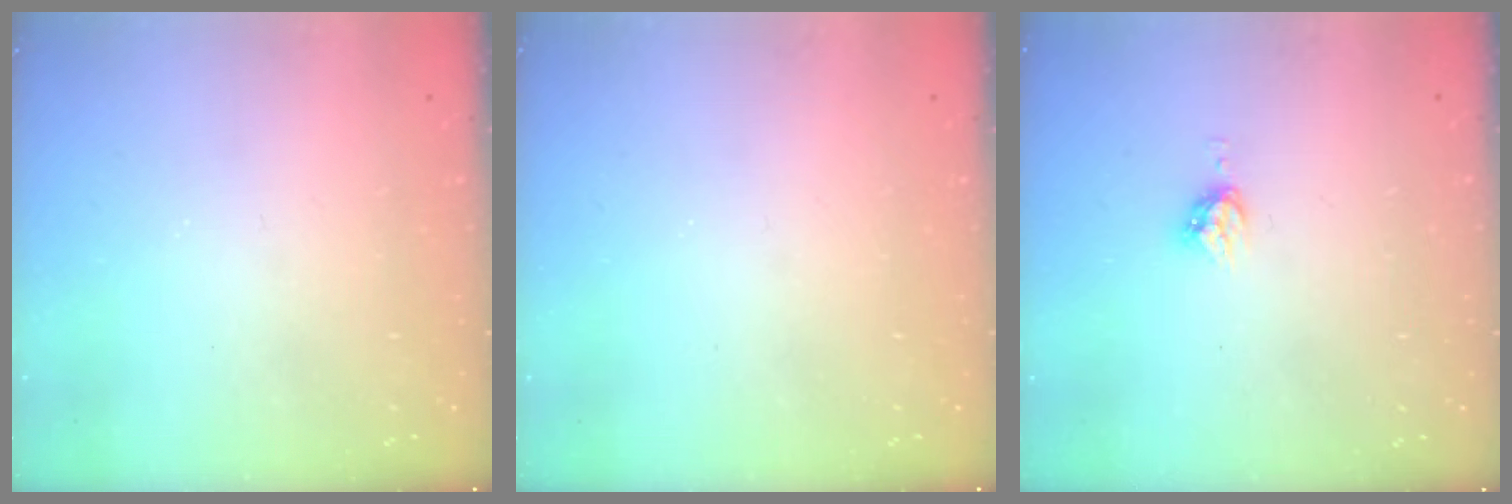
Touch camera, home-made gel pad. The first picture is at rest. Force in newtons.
{"total": 0.0}
{"total": 4.5, "press": 4.5, "slide": 0.0}